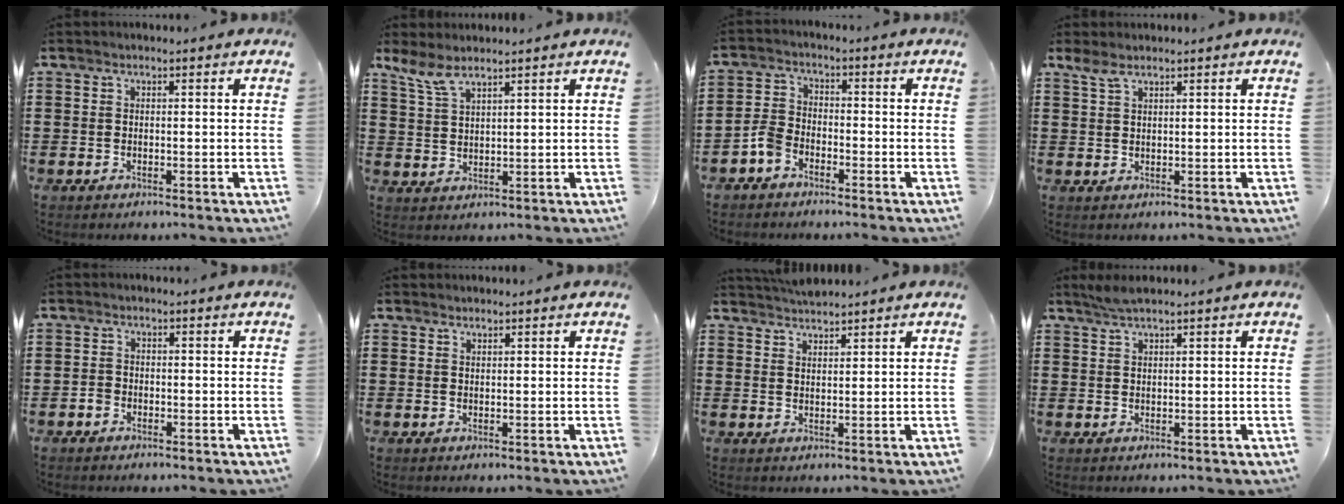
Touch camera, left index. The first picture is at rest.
{"total": 4.5, "force": [3.6, 0.9, 2.6], "torque": [-0.062, -0.006, 0.066]}
{"total": 3.7, "force": [-2.8, 2.0, 1.5], "torque": [-0.050, 0.002, -0.059]}
{"total": 2.2, "force": [1.6, 0.6, 1.4], "torque": [-0.033, 0.002, 0.030]}
{"total": 1.4, "force": [-1.0, 1.0, 0.4], "torque": [-0.011, 0.002, -0.021]}
{"total": 0.9, "force": [0.8, 0.2, 0.2], "torque": [-0.006, 0.000, 0.016]}
{"total": 2.4, "force": [2.4, 0.1, 0.1], "torque": [-0.009, -0.001, 0.047]}
{"total": 2.2, "force": [1.8, 0.1, 1.3], "torque": [-0.029, 0.002, 0.034]}